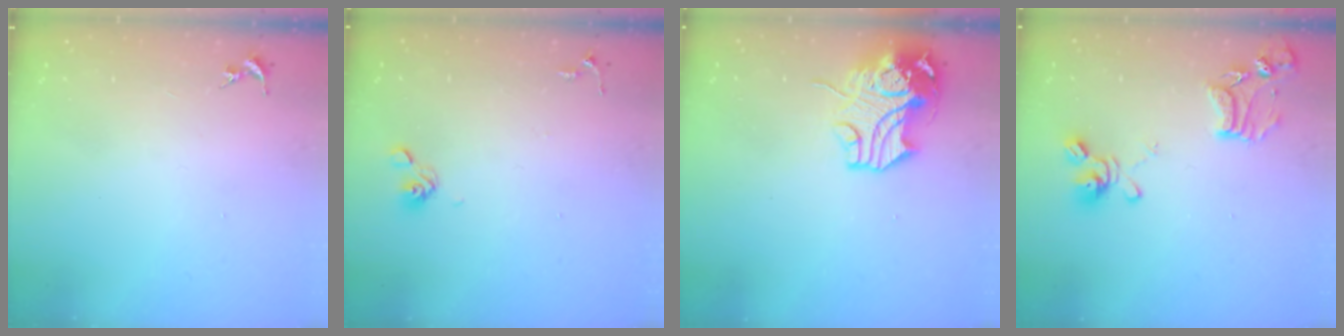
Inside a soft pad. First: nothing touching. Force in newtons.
{"total": 6.3, "press": 6.0, "slide": 2.1}
{"total": 13.9, "press": 13.7, "slide": 2.3}
{"total": 14.6, "press": 14.6, "slide": 1.4}